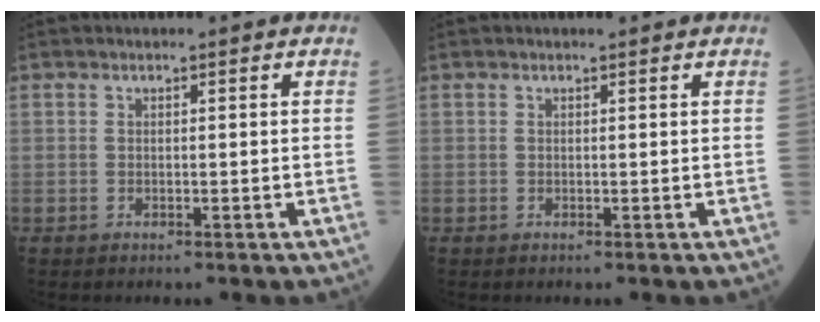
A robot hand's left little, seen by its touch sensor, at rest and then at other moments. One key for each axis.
{"total": 0.7, "fx": 0.6, "fy": 0.2, "fz": 0.4, "tx": -0.011, "ty": 0.001, "tz": 0.007}